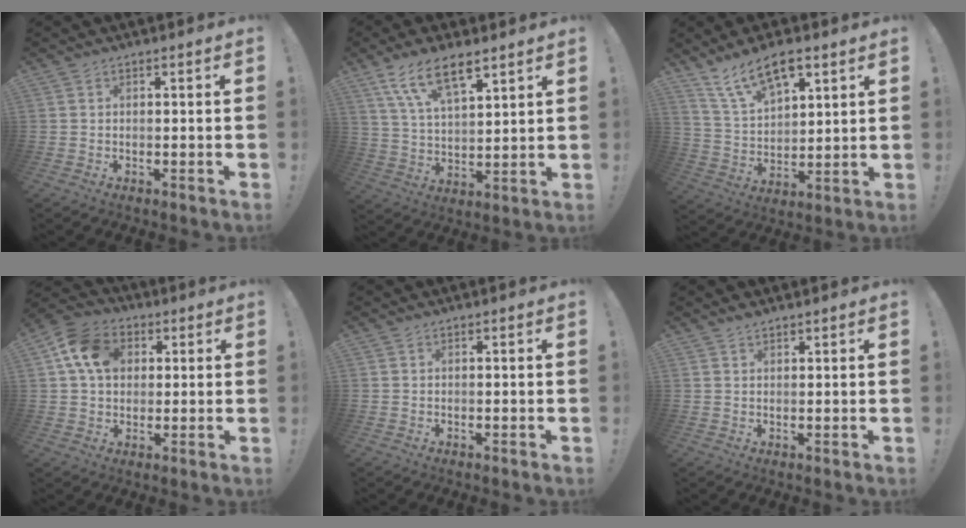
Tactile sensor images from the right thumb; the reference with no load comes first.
{"total": 12.8, "force": [8.5, 4.8, 8.3], "torque": [-0.144, -0.038, 0.153]}
{"total": 12.9, "force": [8.5, 6.0, 7.6], "torque": [-0.133, -0.041, 0.156]}
{"total": 12.6, "force": [3.8, 9.8, 7.0], "torque": [-0.114, -0.002, 0.075]}
{"total": 0.0}
{"total": 1.6, "force": [1.5, 0.3, 0.5], "torque": [-0.002, -0.009, 0.026]}